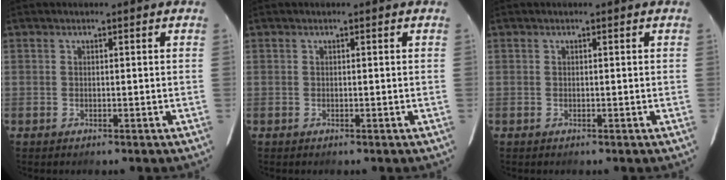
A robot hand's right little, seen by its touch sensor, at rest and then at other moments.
{"total": 0.0}
{"total": 0.0}